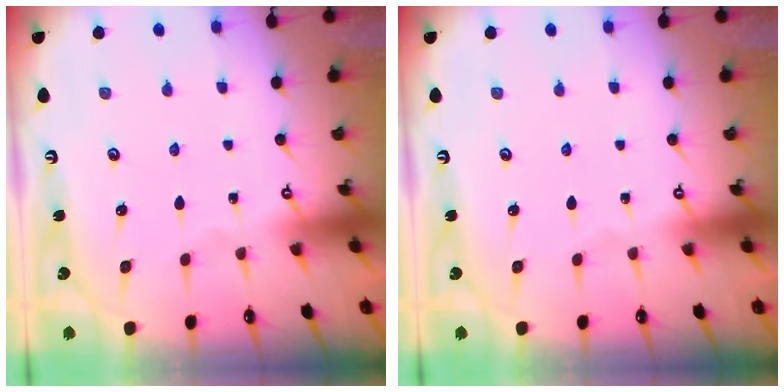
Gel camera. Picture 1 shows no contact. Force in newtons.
{"total": 0.0}